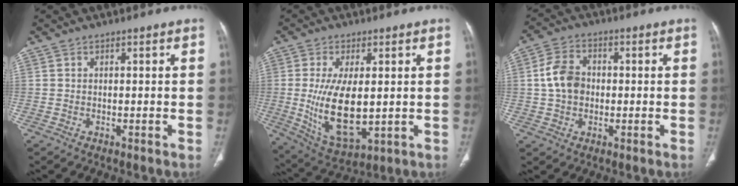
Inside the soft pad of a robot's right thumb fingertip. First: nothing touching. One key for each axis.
{"total": 14.3, "fx": -0.1, "fy": 6.8, "fz": 12.6, "tx": -0.228, "ty": -0.019, "tz": 0.017}
{"total": 7.2, "fx": 0.0, "fy": 5.5, "fz": 4.7, "tx": -0.079, "ty": 0.015, "tz": -0.006}